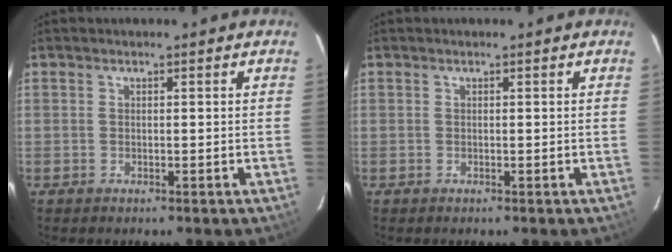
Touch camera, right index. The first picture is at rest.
{"total": 0.0}